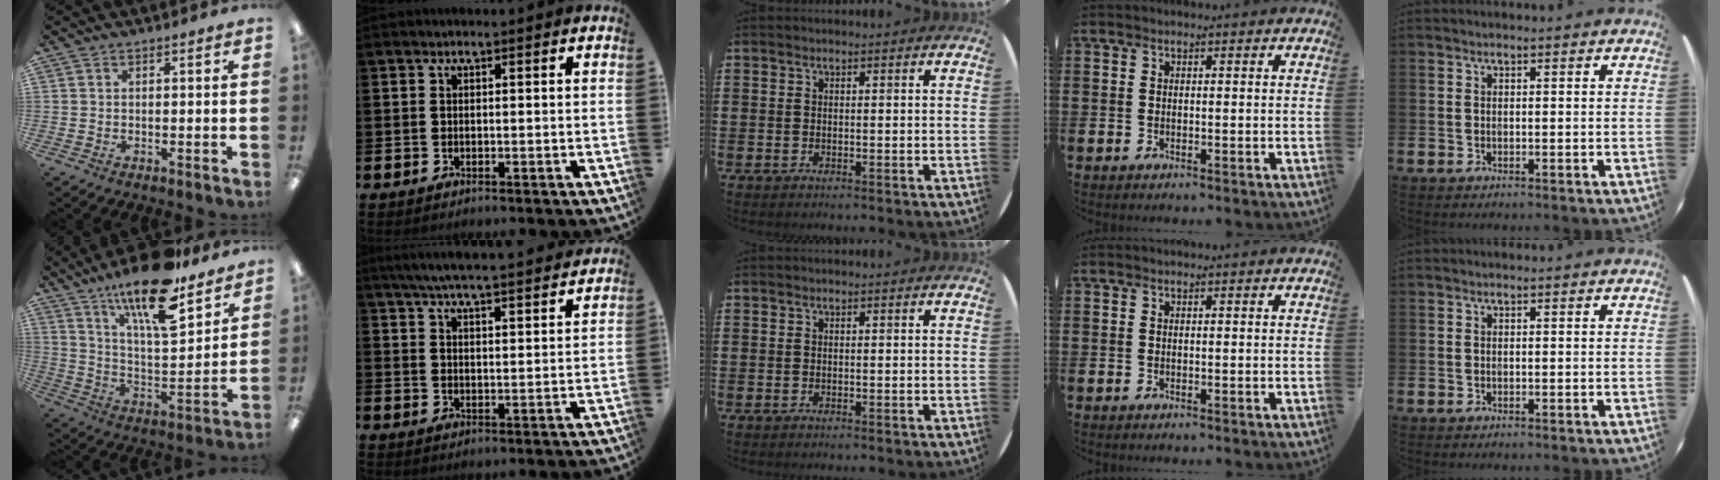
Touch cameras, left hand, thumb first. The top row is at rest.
{"thumb": {"total": 19.2, "force": [13.9, 5.5, 12.0], "torque": [-0.201, -0.086, 0.229]}, "index": {"total": 6.2, "force": [6.0, -0.2, 1.5], "torque": [-0.046, -0.038, 0.106]}}